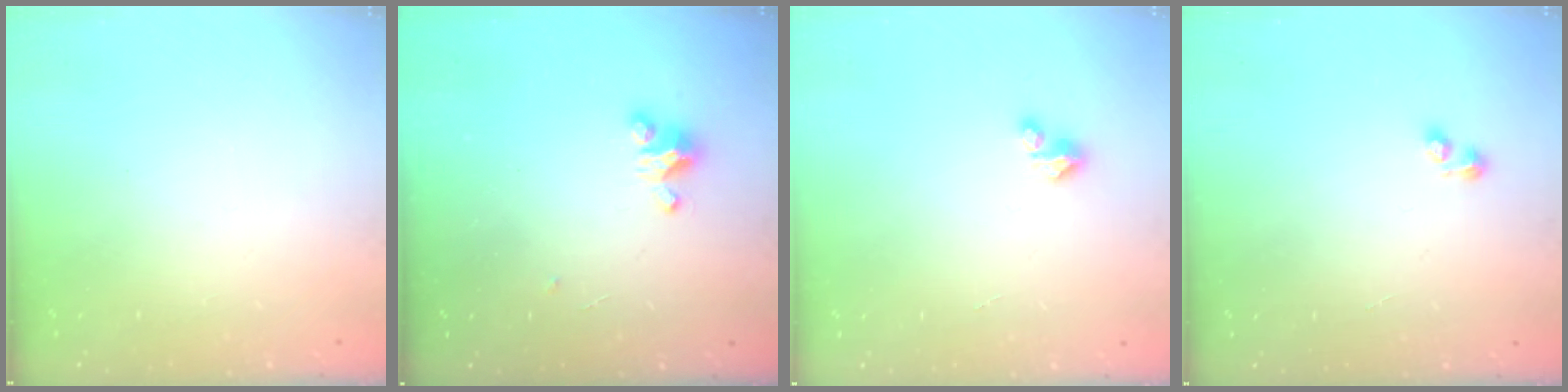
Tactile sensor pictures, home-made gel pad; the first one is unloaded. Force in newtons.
{"total": 5.5, "press": 5.5, "slide": 0.4}
{"total": 1.5, "press": 1.5, "slide": 0.2}
{"total": 1.2, "press": 1.0, "slide": 0.6}